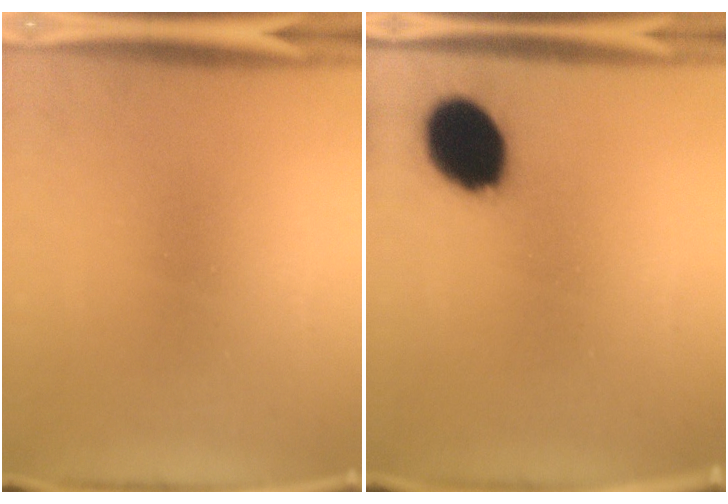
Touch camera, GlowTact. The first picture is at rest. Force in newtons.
{"total": 14.7}